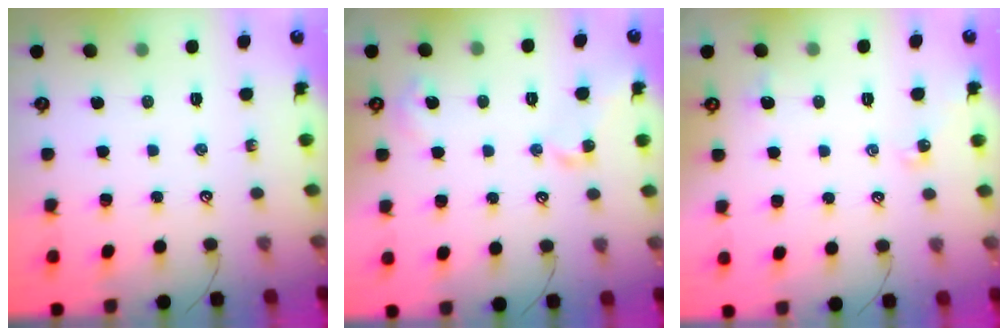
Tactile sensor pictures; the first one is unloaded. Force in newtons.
{"total": 4.3, "press": 4.2, "slide": 0.6}
{"total": 2.1, "press": 2.0, "slide": 0.5}